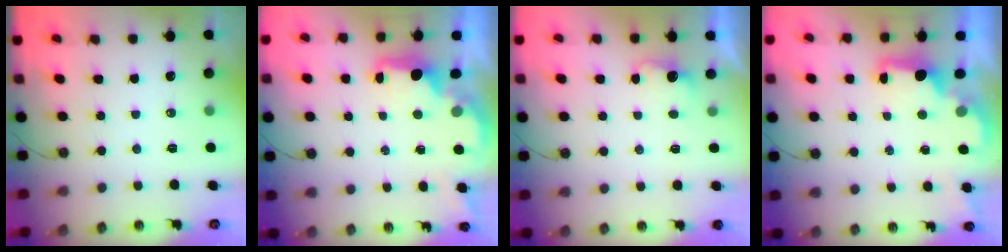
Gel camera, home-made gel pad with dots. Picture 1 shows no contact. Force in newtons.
{"total": 2.2, "press": 2.0, "slide": 0.8}
{"total": 2.4, "press": 2.3, "slide": 0.8}
{"total": 2.3, "press": 2.2, "slide": 0.7}